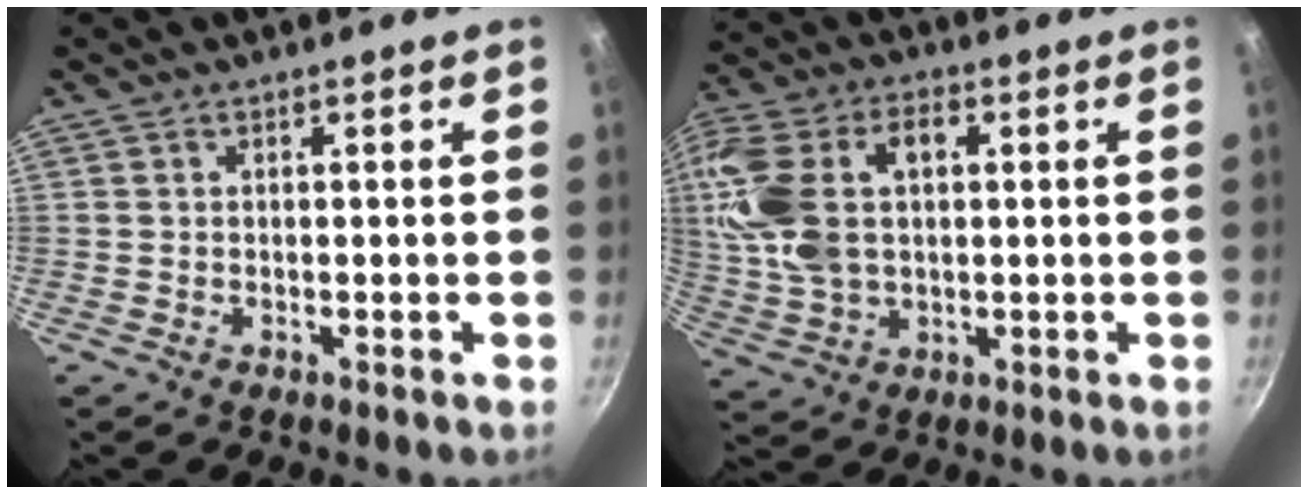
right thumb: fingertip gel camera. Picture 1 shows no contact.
{"total": 17.2, "force": [3.0, 11.1, 12.8], "torque": [-0.253, 0.015, 0.055]}